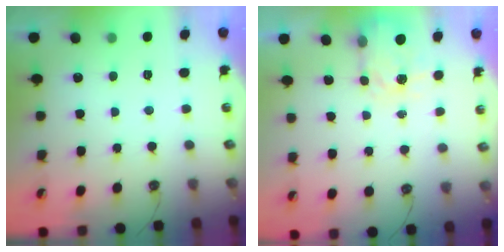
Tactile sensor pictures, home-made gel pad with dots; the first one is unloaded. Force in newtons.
{"total": 3.8, "press": 3.8, "slide": 0.6}